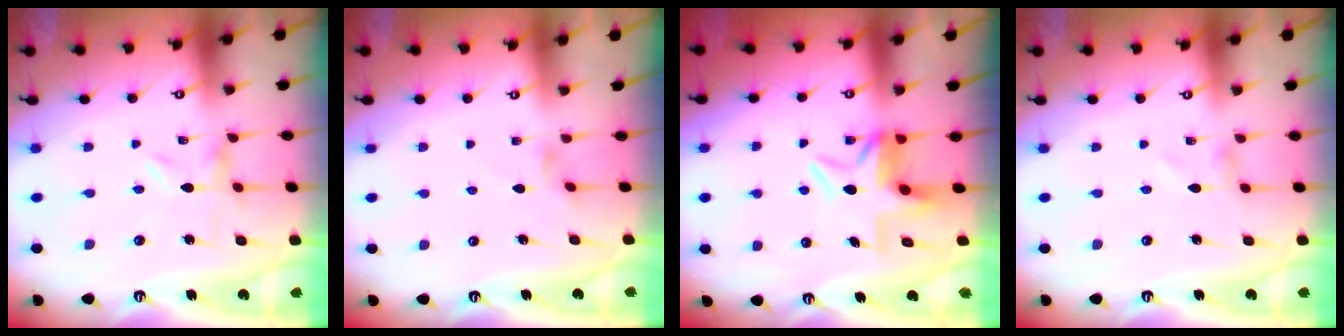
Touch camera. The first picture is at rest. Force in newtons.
{"total": 1.2, "press": 1.1, "slide": 0.3}
{"total": 5.5, "press": 5.5, "slide": 0.7}
{"total": 0.7, "press": 0.6, "slide": 0.1}